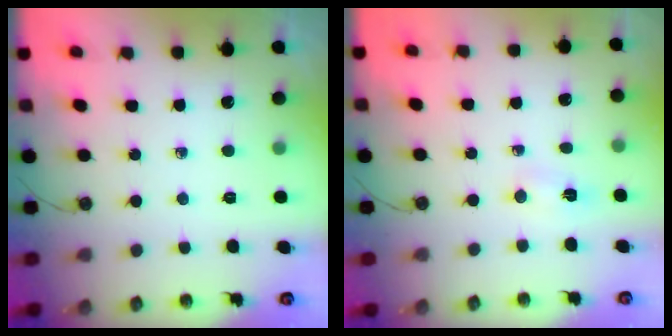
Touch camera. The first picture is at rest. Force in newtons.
{"total": 2.0, "press": 1.5, "slide": 1.3}